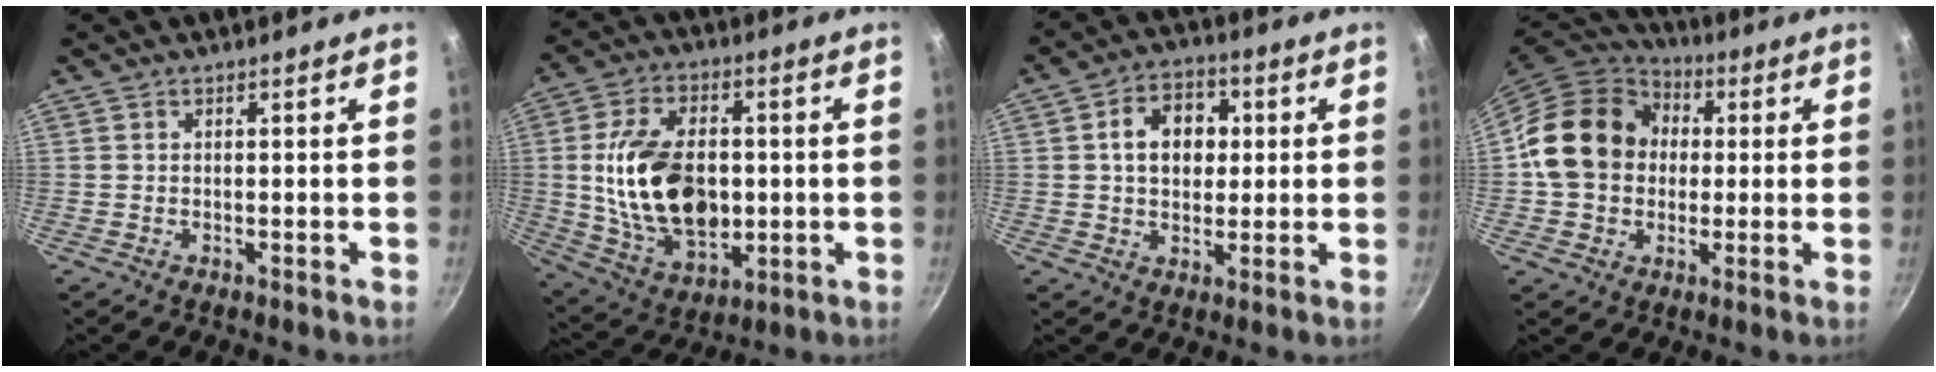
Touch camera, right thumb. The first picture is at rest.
{"total": 19.5, "force": [-0.1, 12.4, 15.0], "torque": [-0.253, 0.005, 0.008]}
{"total": 10.0, "force": [1.6, 7.4, 6.5], "torque": [-0.070, 0.013, 0.015]}
{"total": 17.4, "force": [1.8, 14.3, 9.8], "torque": [-0.148, 0.030, 0.021]}